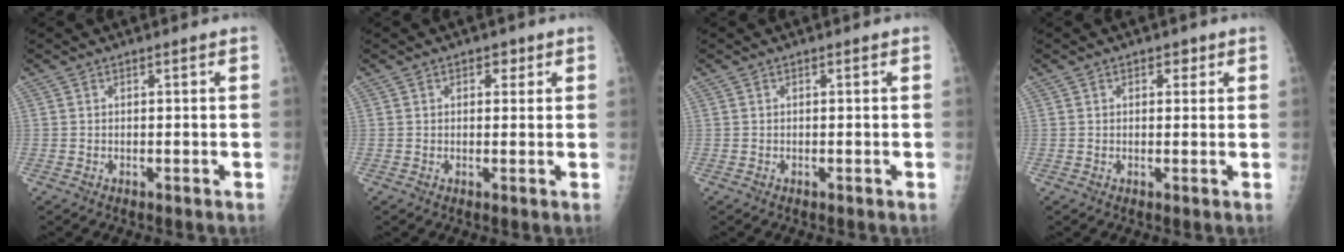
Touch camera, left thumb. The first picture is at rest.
{"total": 2.2, "force": [1.1, 1.6, 1.2], "torque": [0.002, -0.002, 0.011]}
{"total": 0.0}
{"total": 1.9, "force": [1.0, 1.3, 1.0], "torque": [0.001, -0.002, 0.010]}